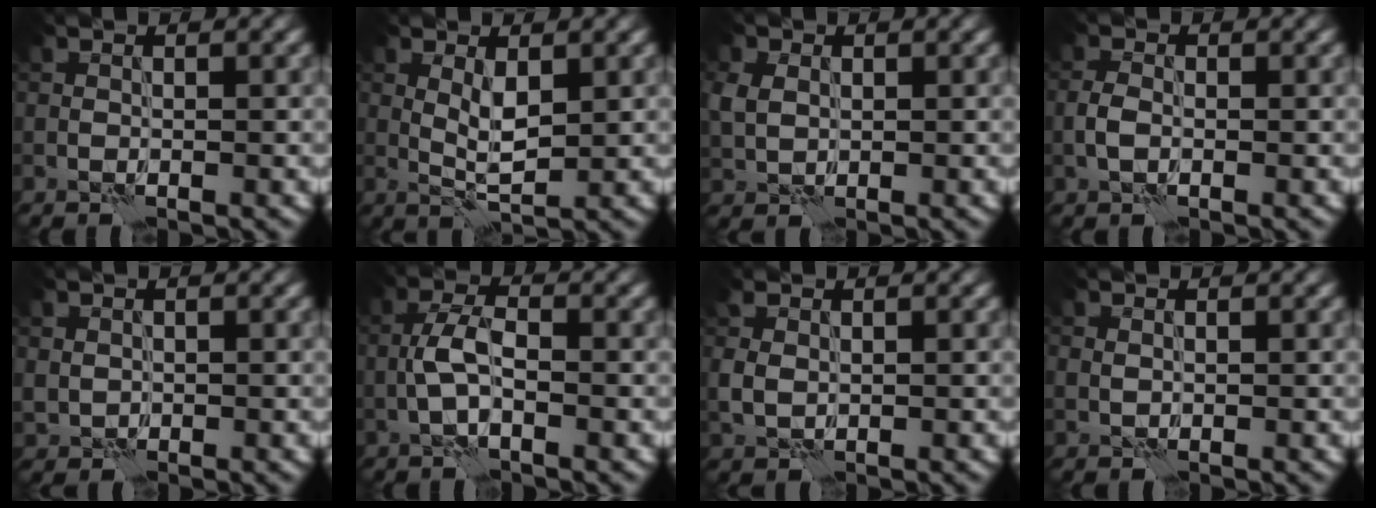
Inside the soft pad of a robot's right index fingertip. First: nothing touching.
{"total": 2.4, "force": [0.8, 0.8, 2.1], "torque": [-0.047, -0.005, 0.016]}
{"total": 2.3, "force": [0.6, 1.9, 1.1], "torque": [-0.033, 0.003, 0.009]}
{"total": 1.5, "force": [-0.3, 1.0, 1.1], "torque": [-0.025, 0.002, -0.011]}
{"total": 1.2, "force": [0.2, 1.2, 0.0], "torque": [-0.001, -0.006, 0.004]}
{"total": 2.8, "force": [-0.7, 1.1, 2.4], "torque": [-0.053, 0.007, -0.022]}
{"total": 1.9, "force": [0.5, 1.5, 1.1], "torque": [-0.032, -0.001, 0.011]}
{"total": 0.8, "force": [0.3, 0.7, 0.2], "torque": [-0.004, -0.003, 0.006]}